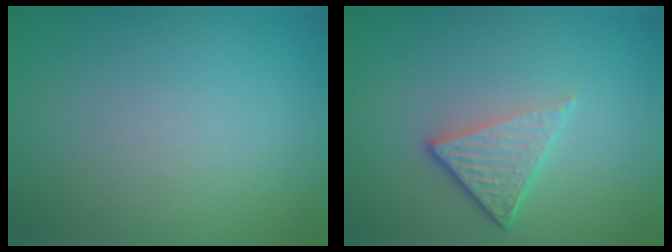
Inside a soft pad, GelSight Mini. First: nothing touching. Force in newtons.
{"total": 3.8, "press": 2.7, "slide": 2.8}